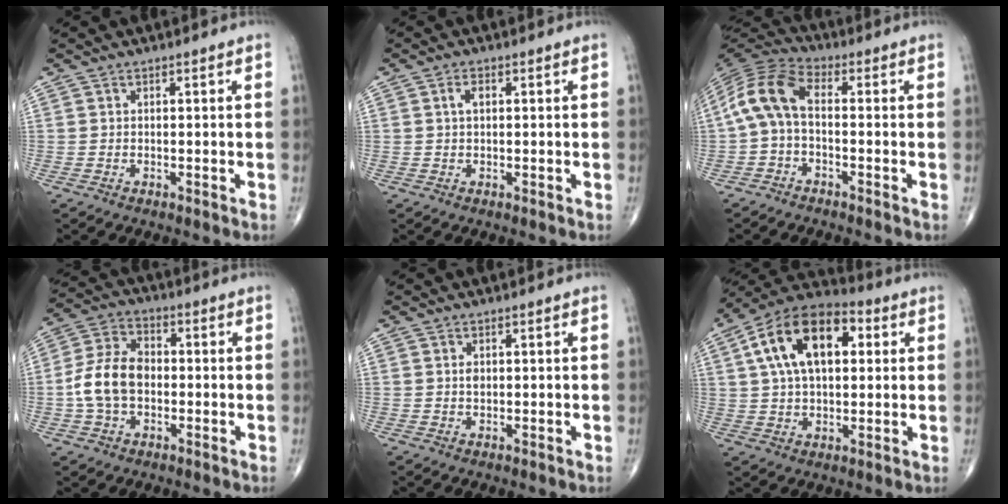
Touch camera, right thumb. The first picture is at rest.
{"total": 2.0, "force": [0.4, 1.1, 1.6], "torque": [-0.031, 0.007, 0.006]}
{"total": 9.6, "force": [-0.8, 5.0, 8.1], "torque": [-0.167, 0.030, -0.027]}
{"total": 10.6, "force": [-1.2, 7.3, 7.7], "torque": [-0.143, 0.030, -0.031]}
{"total": 1.2, "force": [0.2, 0.8, 0.9], "torque": [-0.012, 0.001, 0.003]}
{"total": 17.9, "force": [4.6, 10.1, 14.0], "torque": [-0.225, 0.021, 0.069]}